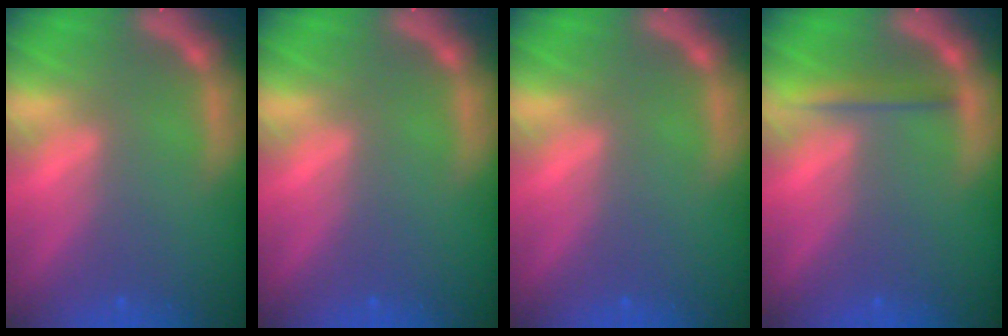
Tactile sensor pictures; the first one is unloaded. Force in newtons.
{"total": 0.0}
{"total": 0.0}
{"total": 2.0}